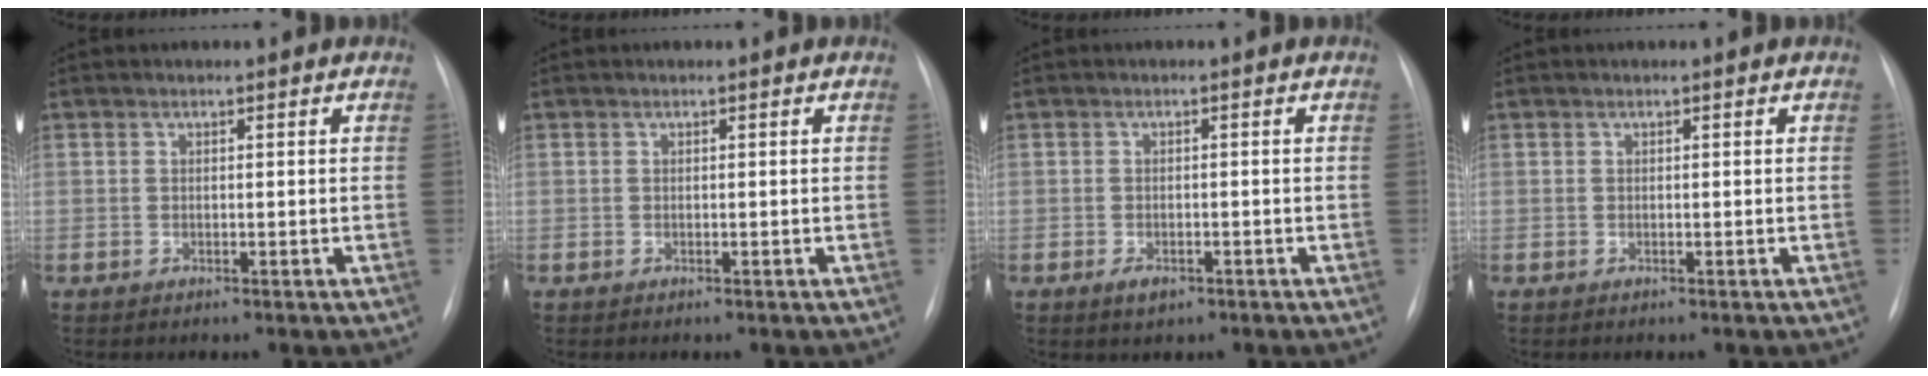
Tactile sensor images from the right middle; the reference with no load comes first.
{"total": 0.0}
{"total": 1.9, "force": [-1.0, 0.9, 1.3], "torque": [-0.022, -0.001, -0.010]}
{"total": 0.0}